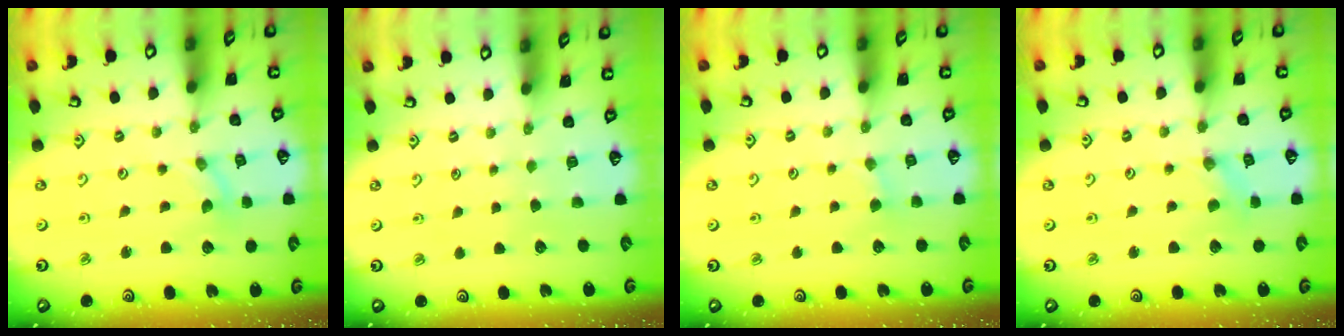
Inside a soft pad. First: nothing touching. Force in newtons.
{"total": 0.0}
{"total": 1.5, "press": 1.5, "slide": 0.2}
{"total": 0.7, "press": 0.6, "slide": 0.1}